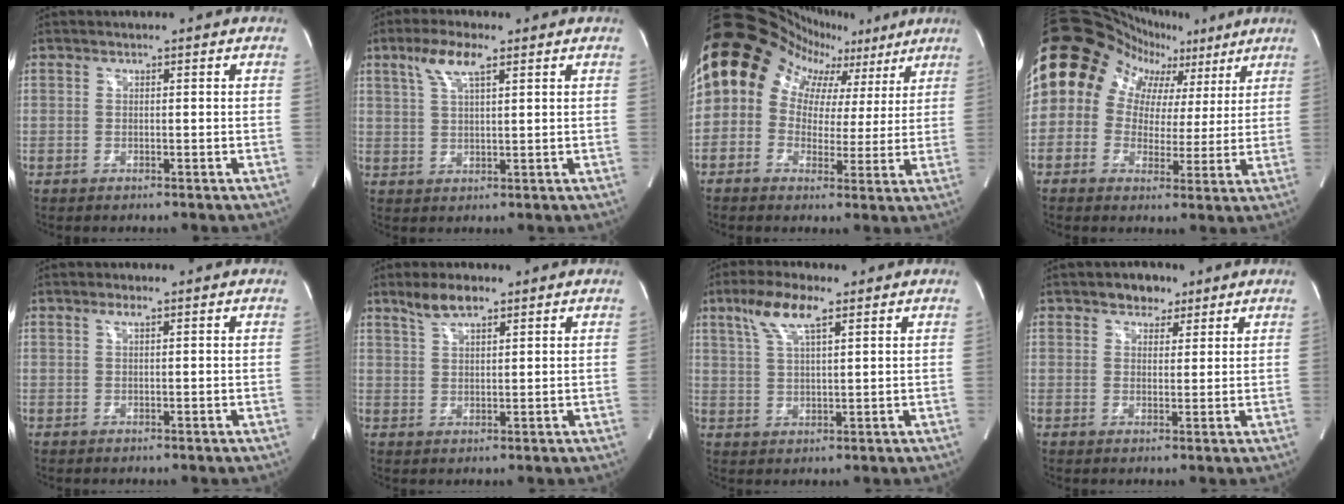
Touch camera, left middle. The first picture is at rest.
{"total": 5.8, "force": [3.2, 1.2, 4.6], "torque": [-0.101, 0.013, 0.064]}
{"total": 19.5, "force": [9.7, 14.3, 8.9], "torque": [-0.160, 0.091, 0.134]}
{"total": 17.7, "force": [7.3, 14.3, 7.5], "torque": [-0.123, 0.081, 0.106]}
{"total": 1.0, "force": [0.6, 0.1, 0.8], "torque": [-0.018, 0.003, 0.011]}
{"total": 4.6, "force": [3.4, 1.3, 2.8], "torque": [-0.061, 0.008, 0.068]}
{"total": 7.3, "force": [4.2, 1.6, 5.7], "torque": [-0.123, 0.013, 0.083]}
{"total": 3.9, "force": [2.6, 2.7, 1.2], "torque": [-0.013, 0.005, 0.040]}